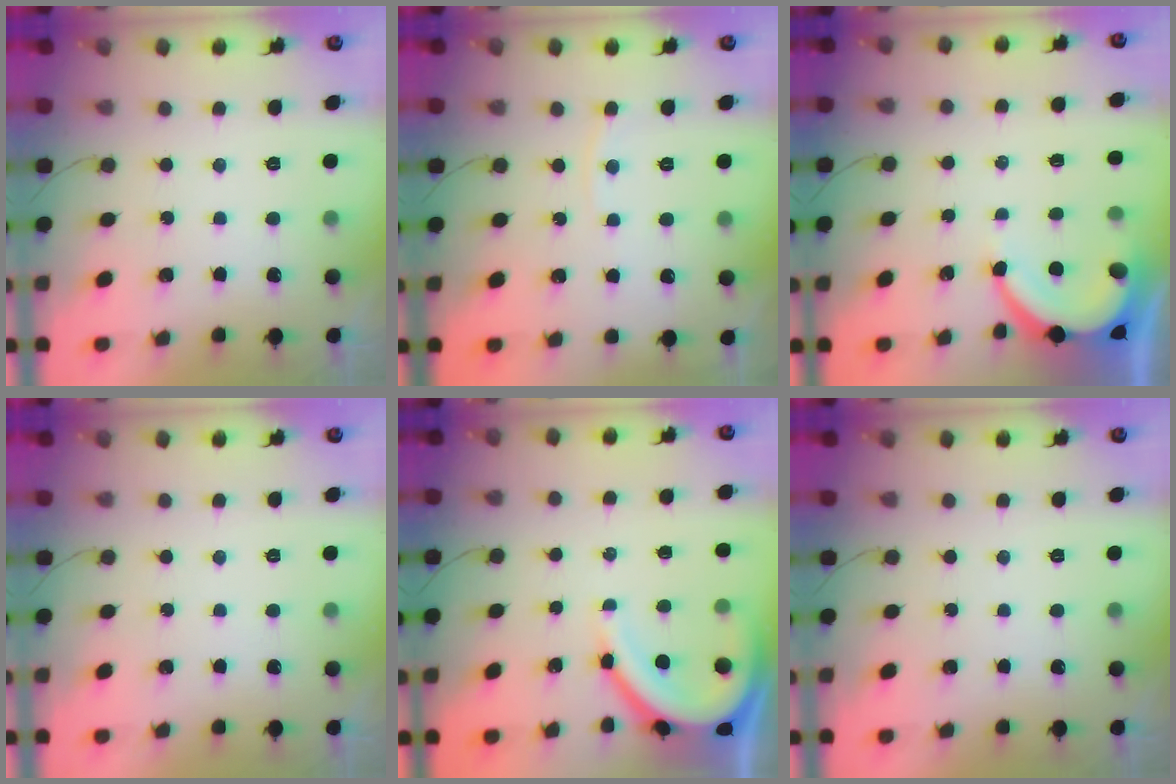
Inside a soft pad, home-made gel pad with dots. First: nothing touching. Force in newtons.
{"total": 3.2, "press": 3.2, "slide": 0.4}
{"total": 6.5, "press": 6.4, "slide": 0.9}
{"total": 0.0}
{"total": 9.7, "press": 9.6, "slide": 0.9}
{"total": 0.0}